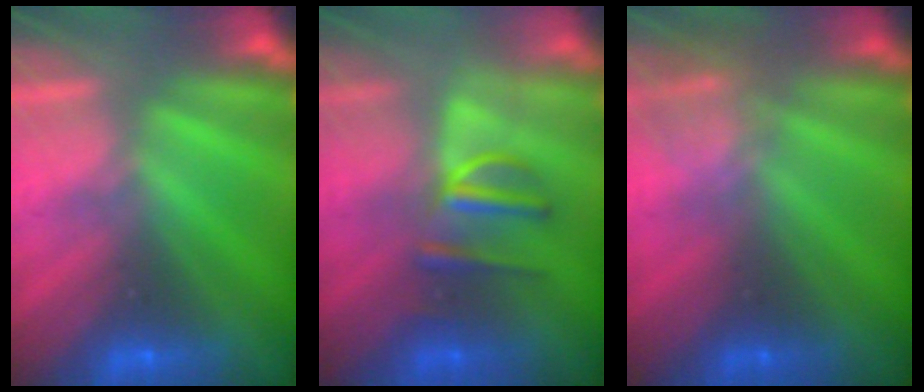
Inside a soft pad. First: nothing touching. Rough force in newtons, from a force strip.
{"total": 2.9}
{"total": 2.4}